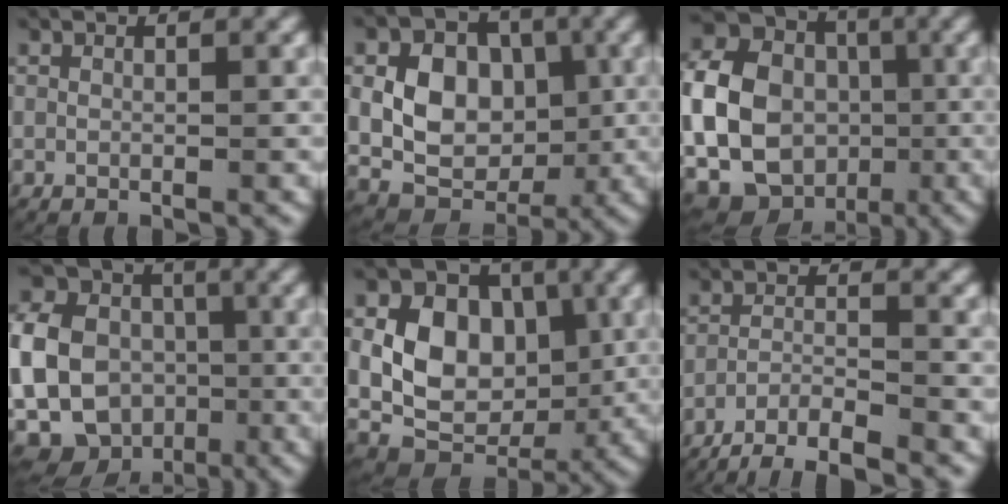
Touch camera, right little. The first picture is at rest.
{"total": 10.9, "force": [-0.3, 9.0, 6.3], "torque": [-0.127, -0.031, 0.002]}
{"total": 20.9, "force": [-4.6, 18.6, 8.3], "torque": [-0.216, -0.065, -0.083]}
{"total": 20.1, "force": [-6.7, 17.6, 6.9], "torque": [-0.194, -0.084, -0.114]}
{"total": 12.1, "force": [-0.1, 9.5, 7.5], "torque": [-0.149, -0.034, 0.010]}
{"total": 8.5, "force": [-7.9, 2.3, 2.3], "torque": [-0.035, -0.024, -0.126]}